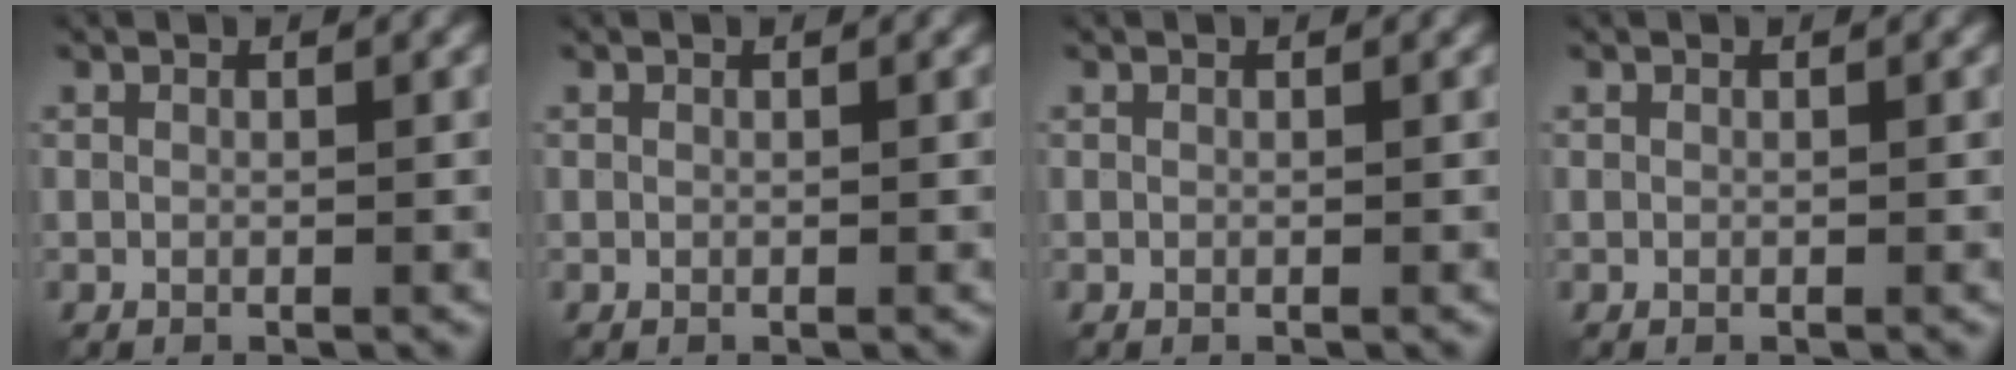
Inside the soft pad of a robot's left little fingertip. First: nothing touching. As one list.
[{"total": 0.0}, {"total": 0.0}, {"total": 0.0}]